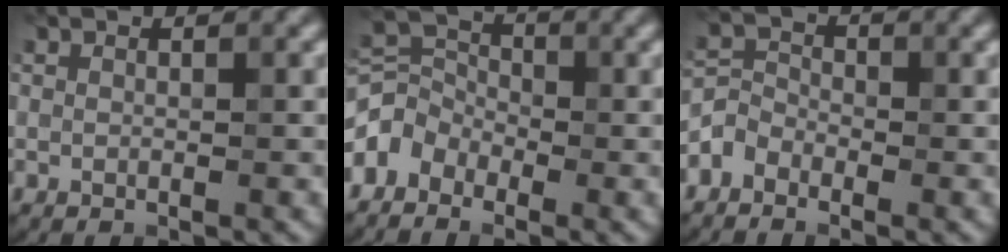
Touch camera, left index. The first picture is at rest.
{"total": 3.2, "force": [-2.2, 2.1, 0.9], "torque": [-0.019, 0.007, -0.060]}
{"total": 2.2, "force": [-1.6, 1.4, 0.6], "torque": [-0.010, 0.007, -0.042]}